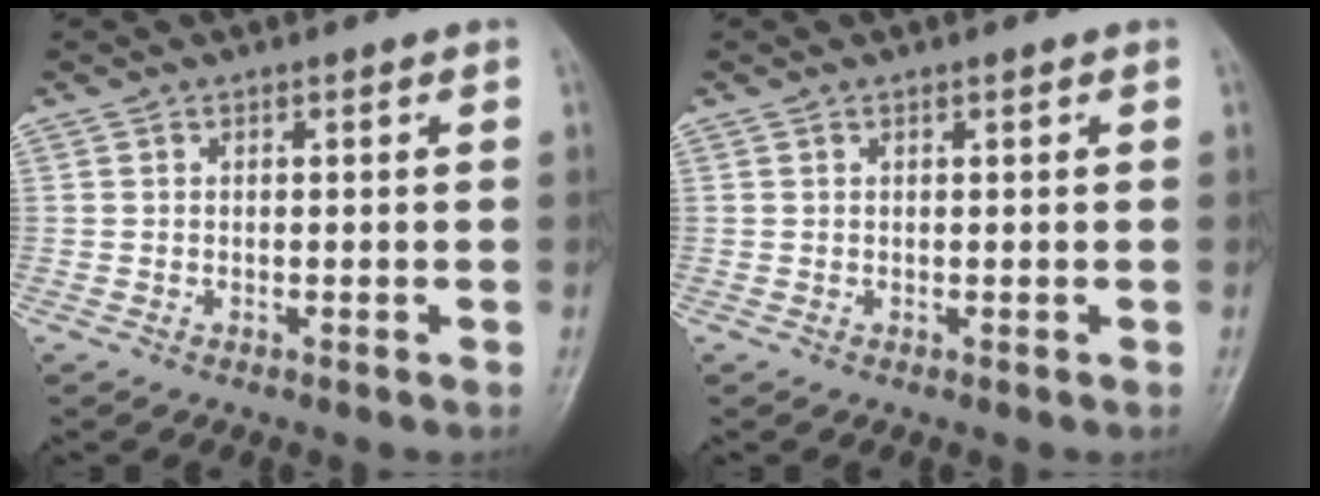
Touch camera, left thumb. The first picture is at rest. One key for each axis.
{"total": 0.0}